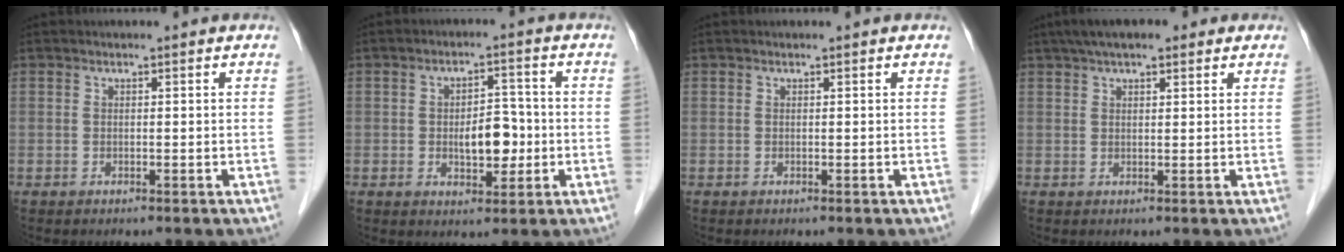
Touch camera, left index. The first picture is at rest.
{"total": 5.7, "force": [-0.9, 2.9, 4.8], "torque": [-0.076, 0.007, -0.010]}
{"total": 0.0}
{"total": 7.7, "force": [5.4, 2.4, 4.9], "torque": [-0.075, 0.038, 0.084]}